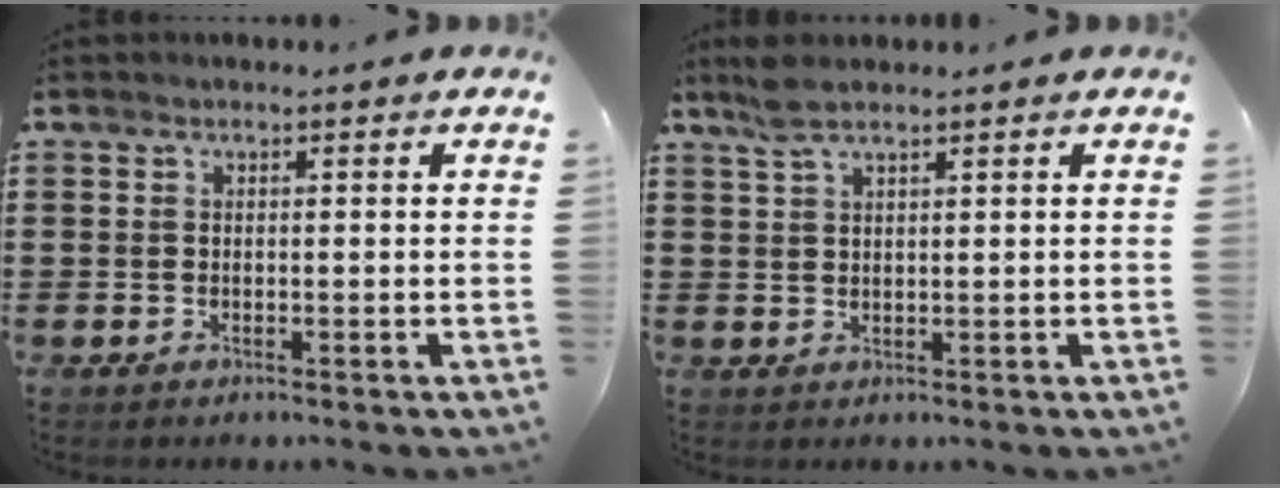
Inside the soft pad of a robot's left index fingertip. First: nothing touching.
{"total": 3.3, "force": [2.4, 0.7, 2.1], "torque": [-0.046, 0.003, 0.044]}